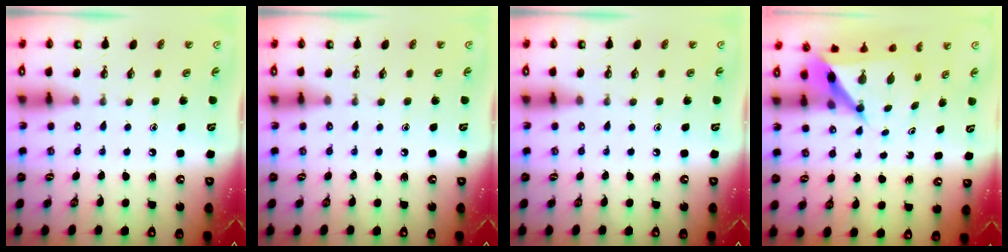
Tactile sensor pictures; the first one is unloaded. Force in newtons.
{"total": 0.0}
{"total": 0.0}
{"total": 7.1, "press": 7.1, "slide": 0.6}